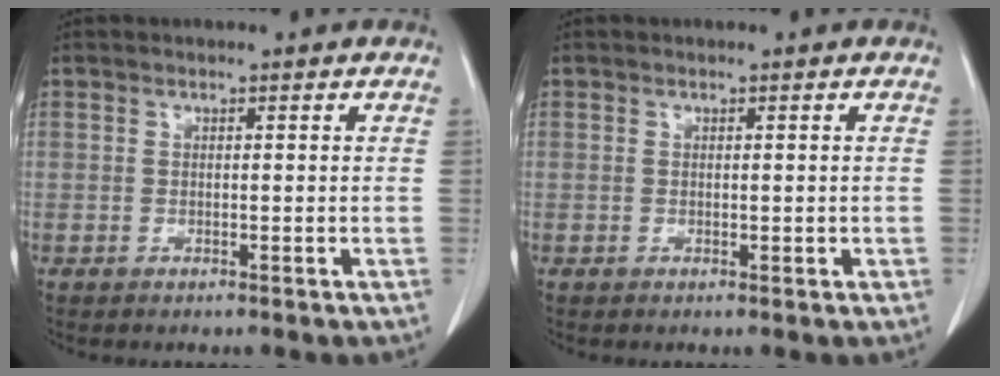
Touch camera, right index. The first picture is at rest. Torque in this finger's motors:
{"motor_torque": [-0.22, 0.39, -0.03, 0.01]}